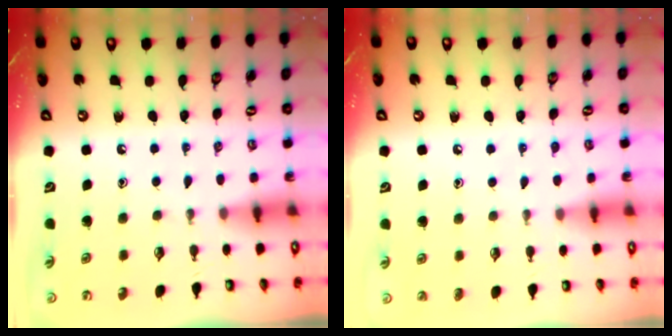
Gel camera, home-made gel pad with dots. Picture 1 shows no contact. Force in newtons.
{"total": 5.5, "press": 5.5, "slide": 0.6}